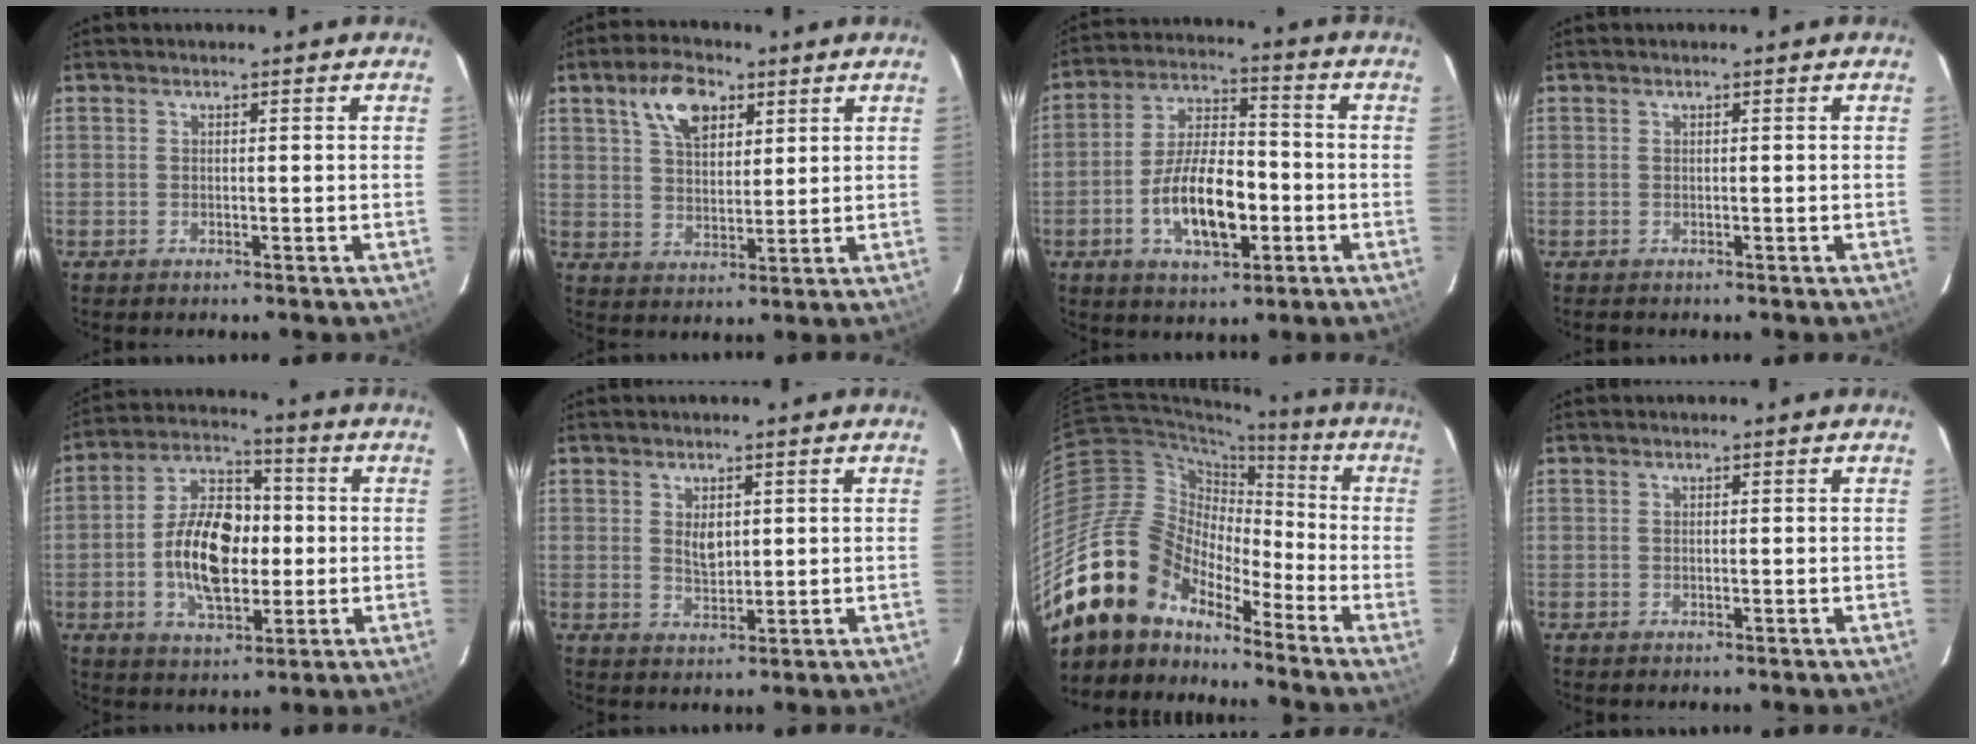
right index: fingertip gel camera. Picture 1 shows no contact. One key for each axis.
{"total": 9.1, "fx": 4.7, "fy": 4.8, "fz": 6.1, "tx": -0.109, "ty": 0.019, "tz": 0.086}
{"total": 13.0, "fx": -3.9, "fy": 5.9, "fz": 10.9, "tx": -0.210, "ty": 0.007, "tz": -0.063}
{"total": 0.0}
{"total": 14.5, "fx": -1.6, "fy": 8.3, "fz": 11.8, "tx": -0.224, "ty": 0.019, "tz": -0.028}
{"total": 3.4, "fx": 0.9, "fy": 2.1, "fz": 2.5, "tx": -0.040, "ty": 0.000, "tz": 0.019}
{"total": 17.7, "fx": -14.2, "fy": 8.8, "fz": 5.9, "tx": -0.117, "ty": 0.018, "tz": -0.267}
{"total": 0.0}